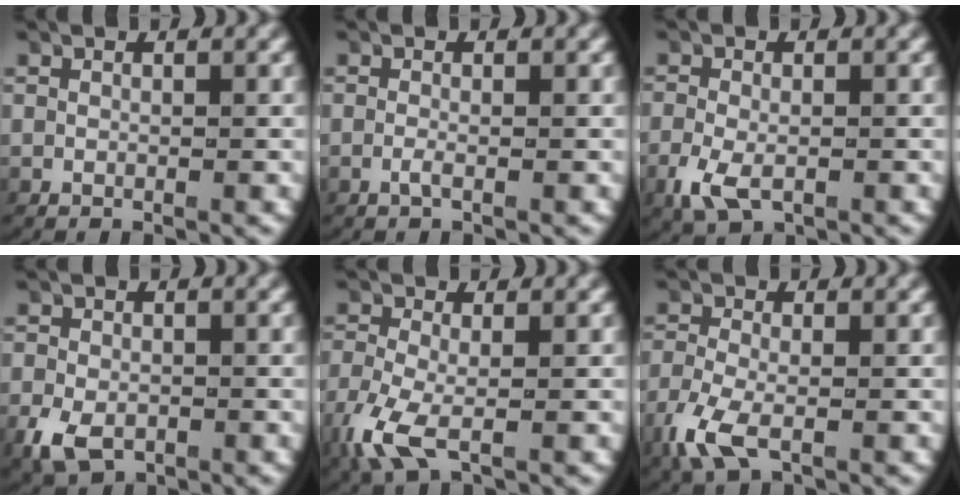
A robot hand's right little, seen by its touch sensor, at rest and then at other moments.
{"total": 0.8, "force": [-0.7, -0.1, 0.5], "torque": [-0.016, -0.006, -0.011]}
{"total": 3.3, "force": [-1.7, 2.1, 1.9], "torque": [-0.062, -0.022, -0.019]}
{"total": 4.0, "force": [-2.0, 2.8, 2.0], "torque": [-0.057, -0.027, -0.020]}
{"total": 3.6, "force": [-1.6, 2.0, 2.6], "torque": [-0.081, -0.020, -0.021]}
{"total": 3.6, "force": [-1.9, 1.9, 2.3], "torque": [-0.070, -0.016, -0.028]}